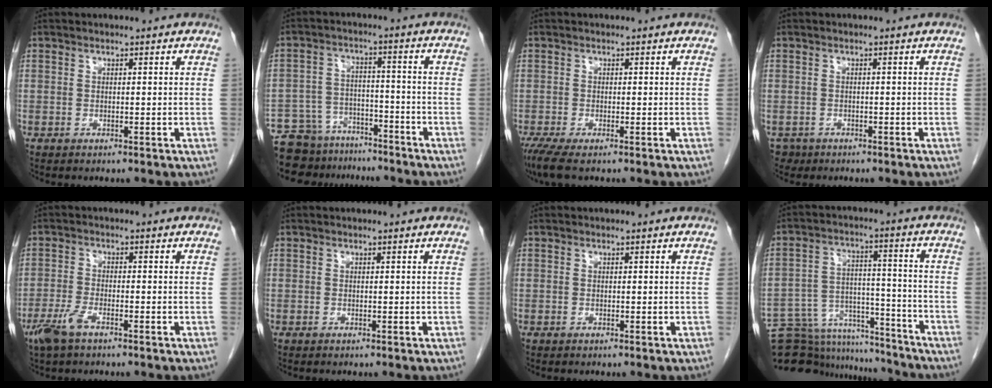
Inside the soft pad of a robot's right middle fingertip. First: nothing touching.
{"total": 11.9, "force": [-10.2, 6.0, 1.6], "torque": [-0.038, 0.024, -0.157]}
{"total": 3.5, "force": [-2.4, 0.5, 2.5], "torque": [-0.052, -0.013, -0.046]}
{"total": 2.0, "force": [-1.4, 1.5, -0.1], "torque": [-0.004, 0.003, -0.022]}
{"total": 4.3, "force": [-2.8, 1.1, 3.1], "torque": [-0.075, -0.006, -0.055]}
{"total": 0.0}
{"total": 0.0}
{"total": 19.4, "force": [-18.0, 5.3, 5.0], "torque": [-0.114, 0.022, -0.272]}